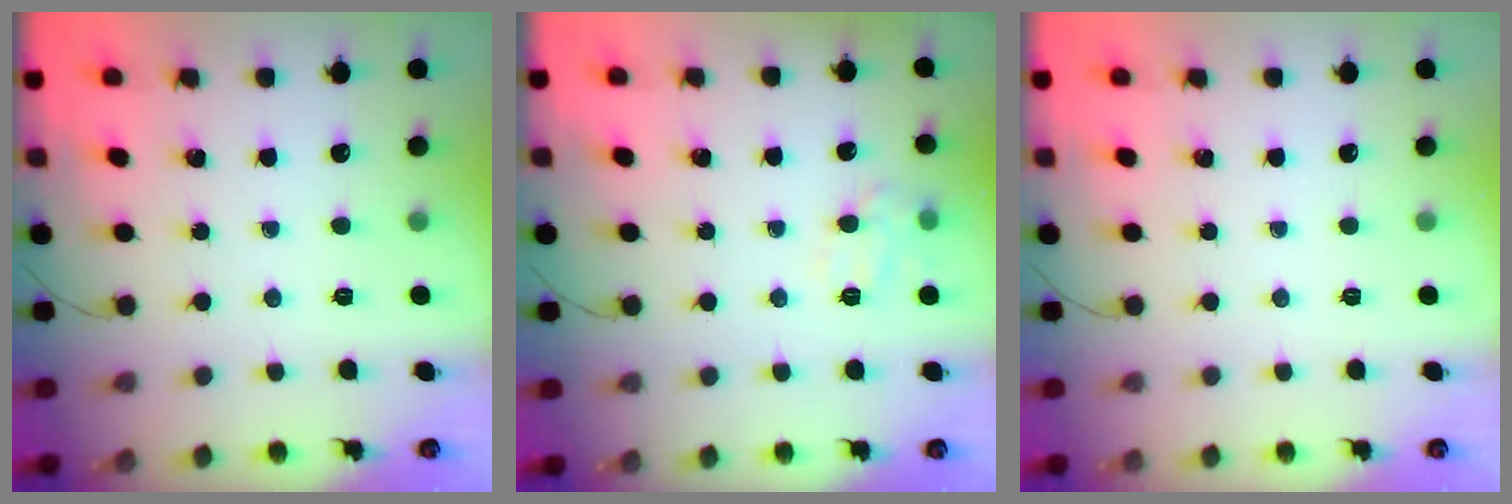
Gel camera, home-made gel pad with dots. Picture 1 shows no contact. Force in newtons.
{"total": 8.6, "press": 8.6, "slide": 1.0}
{"total": 0.0}